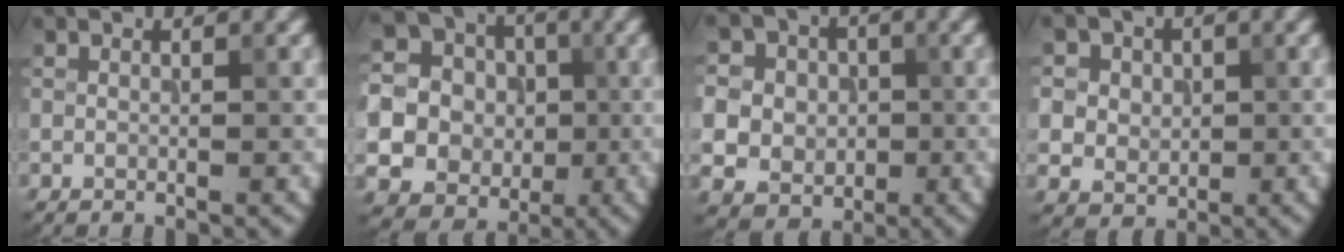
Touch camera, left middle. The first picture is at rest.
{"total": 16.7, "force": [-1.4, 16.0, 4.8], "torque": [-0.147, 0.010, -0.052]}
{"total": 10.0, "force": [0.1, 9.5, 3.2], "torque": [-0.094, 0.017, -0.005]}
{"total": 6.6, "force": [2.4, 5.5, 2.8], "torque": [-0.053, 0.020, 0.026]}